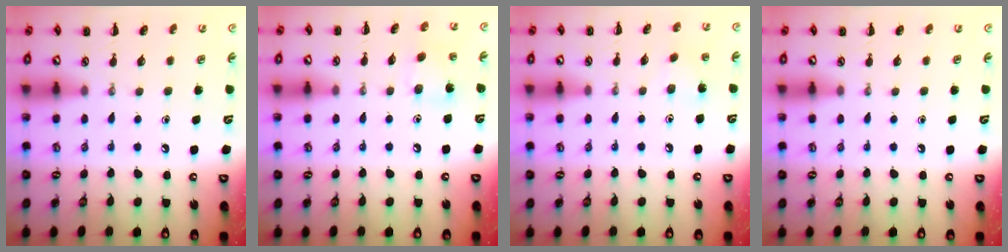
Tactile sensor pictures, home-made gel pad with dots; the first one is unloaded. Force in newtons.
{"total": 5.9, "press": 5.7, "slide": 1.4}
{"total": 7.1, "press": 7.0, "slide": 1.2}
{"total": 0.0}